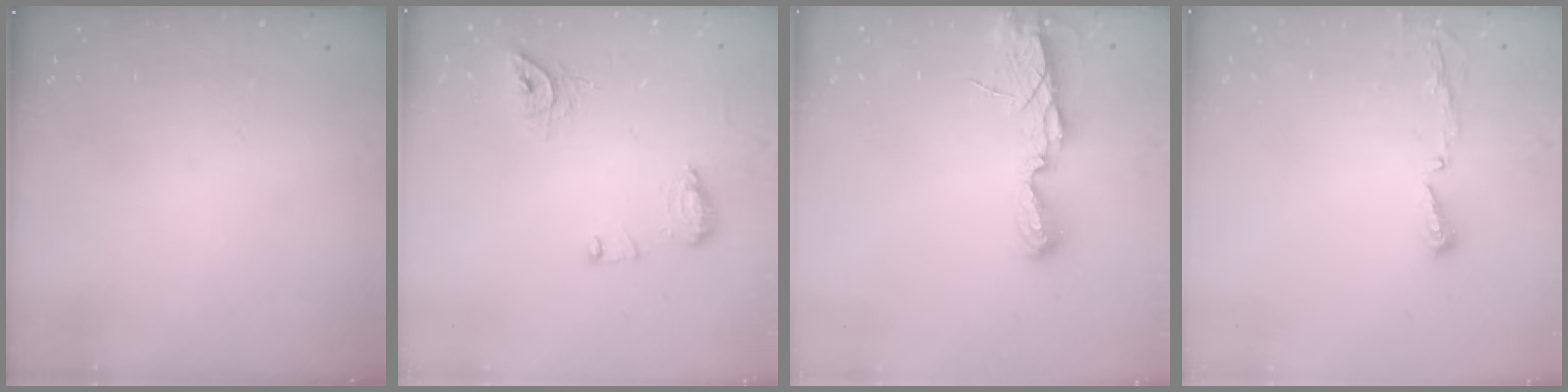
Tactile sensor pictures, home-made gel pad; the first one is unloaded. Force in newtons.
{"total": 9.8, "press": 9.8, "slide": 0.6}
{"total": 6.3, "press": 6.2, "slide": 0.4}
{"total": 3.4, "press": 3.4, "slide": 0.4}